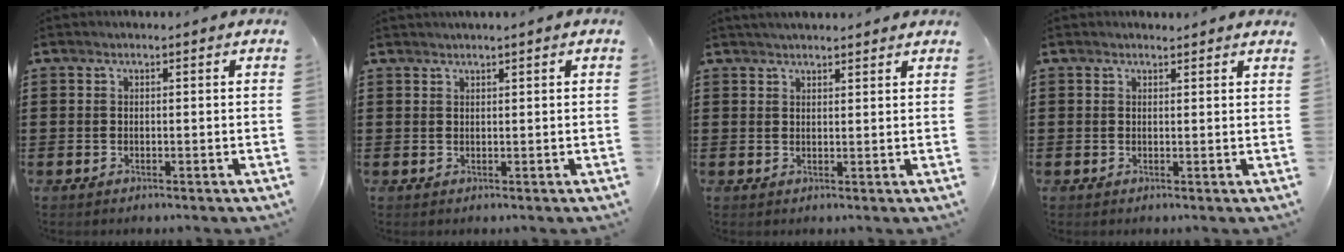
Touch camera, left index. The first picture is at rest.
{"total": 0.8, "force": [0.7, -0.1, 0.4], "torque": [-0.006, -0.002, 0.014]}
{"total": 2.0, "force": [2.0, 0.1, 0.4], "torque": [-0.012, 0.000, 0.038]}
{"total": 1.1, "force": [1.1, 0.2, 0.1], "torque": [-0.005, 0.000, 0.021]}